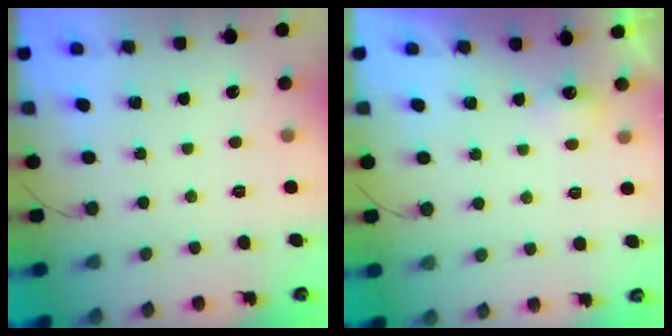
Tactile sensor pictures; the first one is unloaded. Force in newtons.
{"total": 3.4, "press": 3.3, "slide": 0.8}